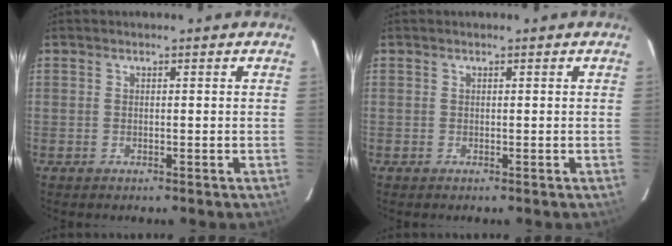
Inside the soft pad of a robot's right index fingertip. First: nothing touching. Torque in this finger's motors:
{"motor_torque": [0.00, 0.11, 0.03, 0.01]}